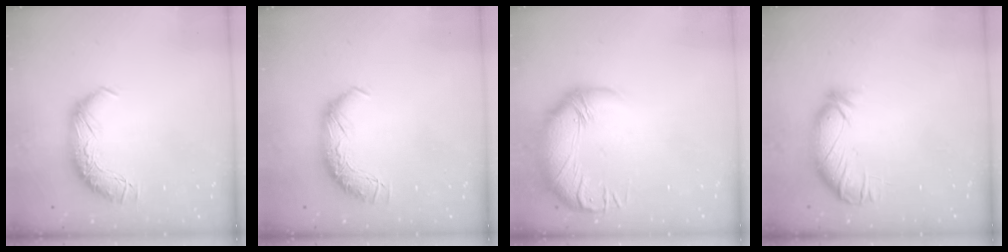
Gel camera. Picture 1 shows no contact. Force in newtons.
{"total": 0.0}
{"total": 3.3, "press": 0.7, "slide": 3.2}
{"total": 2.6, "press": 2.5, "slide": 0.9}